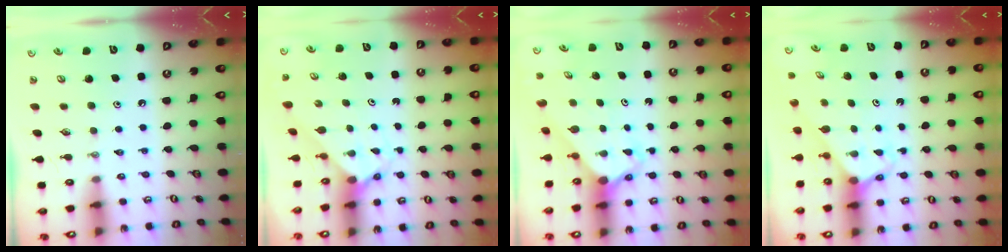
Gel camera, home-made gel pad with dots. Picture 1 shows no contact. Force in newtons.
{"total": 2.4, "press": 2.4, "slide": 0.2}
{"total": 2.8, "press": 2.8, "slide": 0.2}
{"total": 2.5, "press": 2.5, "slide": 0.1}